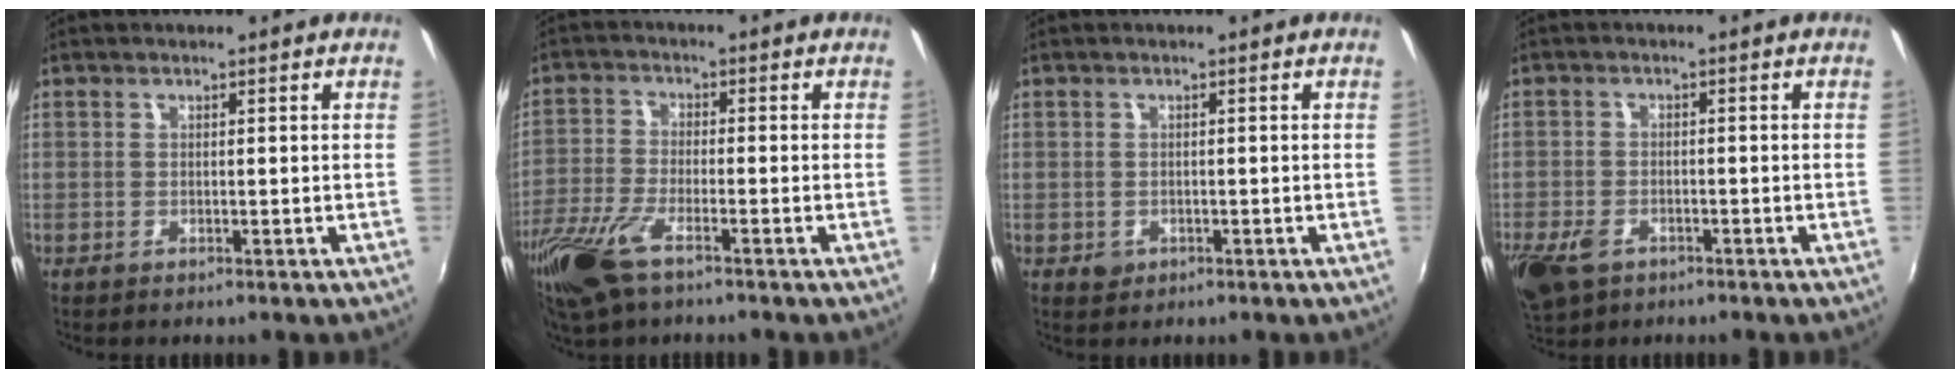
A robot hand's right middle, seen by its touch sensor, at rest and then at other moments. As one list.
[{"total": 10.0, "force": [-6.4, 3.0, 7.1], "torque": [-0.170, -0.022, -0.132]}, {"total": 1.6, "force": [-0.6, 1.4, 0.5], "torque": [-0.009, -0.002, -0.007]}, {"total": 7.8, "force": [-4.7, 4.5, 4.4], "torque": [-0.118, -0.022, -0.086]}]